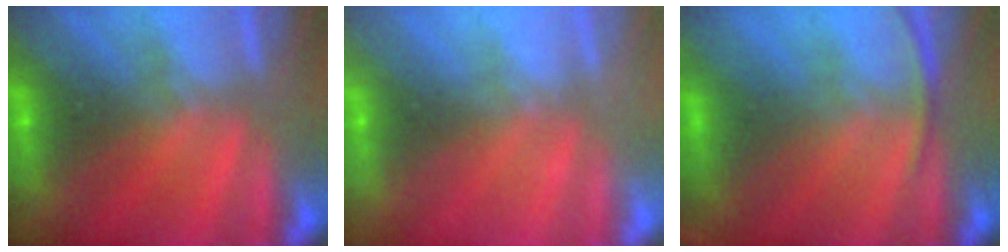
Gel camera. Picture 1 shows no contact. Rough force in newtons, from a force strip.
{"total": 1.9}
{"total": 2.2}